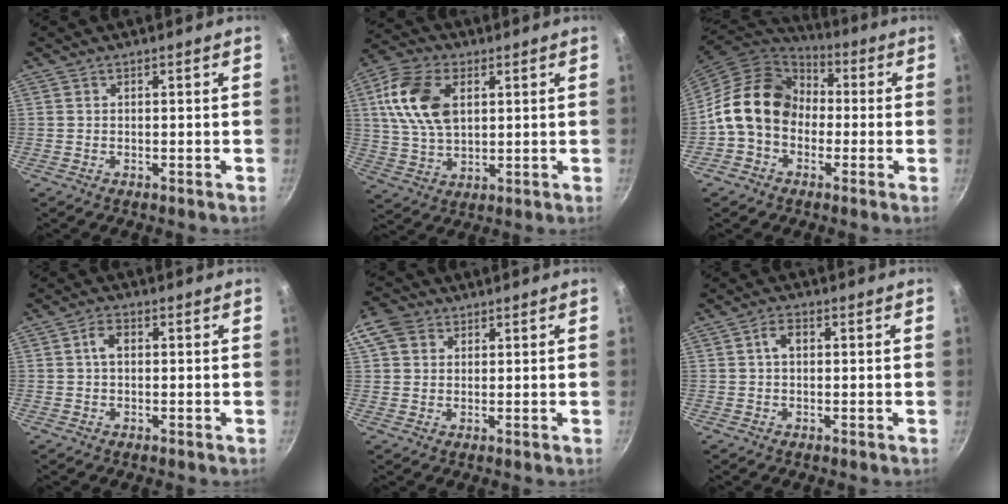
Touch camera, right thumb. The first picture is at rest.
{"total": 13.8, "force": [3.6, 8.7, 10.1], "torque": [-0.180, 0.001, 0.065]}
{"total": 15.0, "force": [-0.6, 12.1, 8.9], "torque": [-0.117, 0.039, -0.029]}
{"total": 3.3, "force": [0.5, 2.2, 2.4], "torque": [-0.038, 0.009, 0.004]}
{"total": 6.5, "force": [2.7, 5.1, 3.0], "torque": [-0.043, 0.003, 0.039]}
{"total": 3.2, "force": [0.6, 2.1, 2.3], "torque": [-0.033, 0.008, 0.007]}